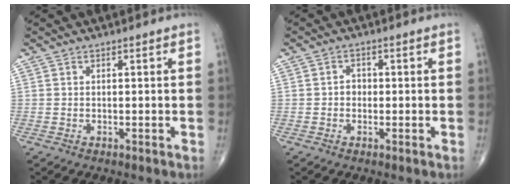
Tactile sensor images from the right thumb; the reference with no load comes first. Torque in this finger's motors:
{"motor_torque": [0.29, -0.03, 0.27, 0.02, -0.02]}